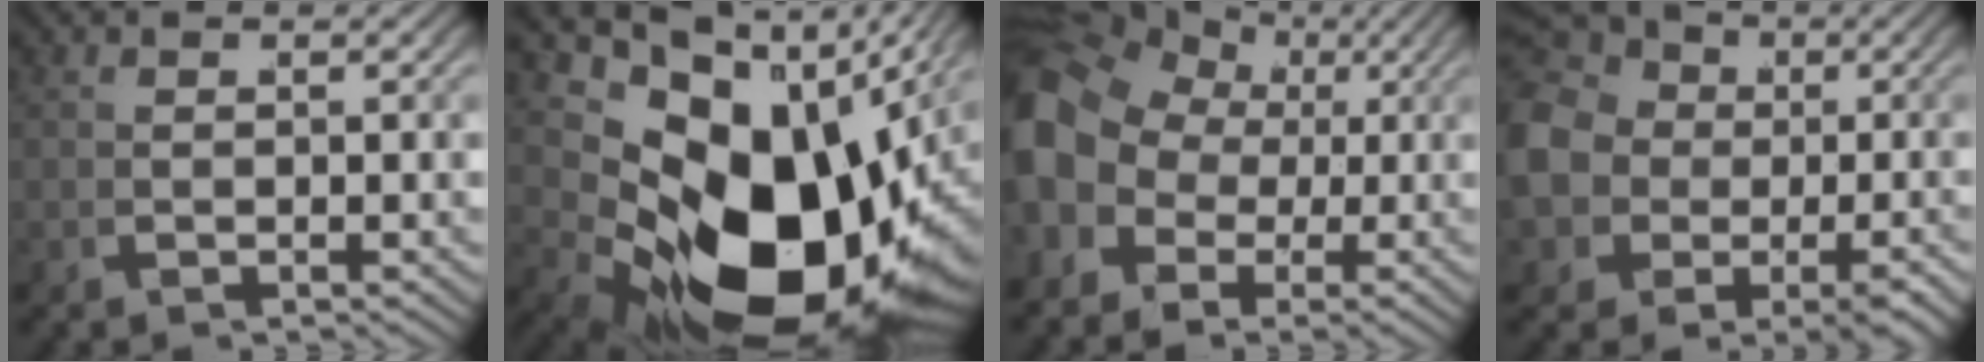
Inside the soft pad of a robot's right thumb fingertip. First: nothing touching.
{"total": 22.4, "force": [0.0, 13.9, 17.5], "torque": [-0.282, -0.041, 0.019]}
{"total": 11.0, "force": [2.1, 8.8, 6.2], "torque": [-0.134, -0.009, 0.028]}
{"total": 11.9, "force": [1.4, 10.1, 6.2], "torque": [-0.150, -0.023, 0.021]}